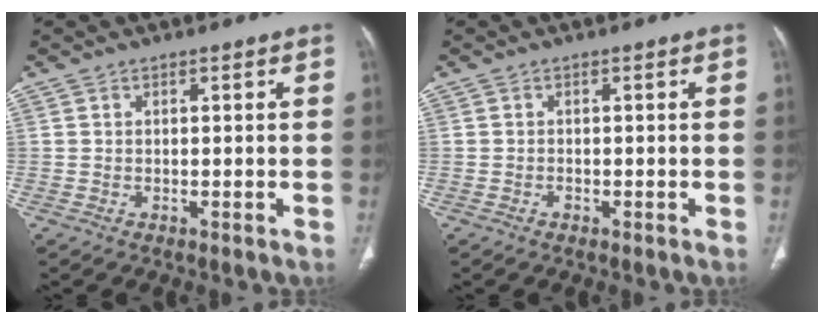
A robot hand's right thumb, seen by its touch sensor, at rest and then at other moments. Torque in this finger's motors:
{"motor_torque": [0.72, -0.78, 0.20, -0.03, -0.02]}